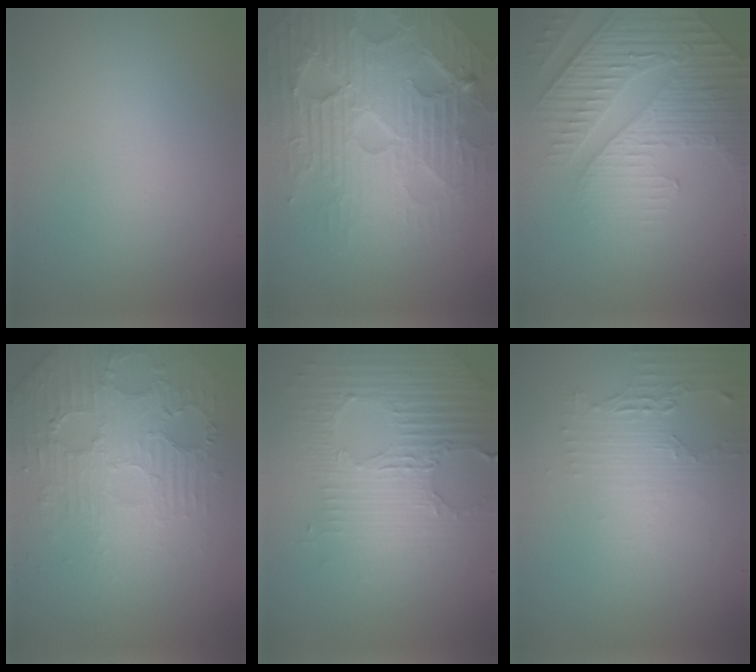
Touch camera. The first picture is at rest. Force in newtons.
{"total": 7.4, "press": 7.3, "slide": 1.5}
{"total": 4.6, "press": 4.3, "slide": 1.6}
{"total": 4.7, "press": 3.7, "slide": 2.8}
{"total": 3.9, "press": 3.8, "slide": 1.1}
{"total": 2.1, "press": 1.6, "slide": 1.4}